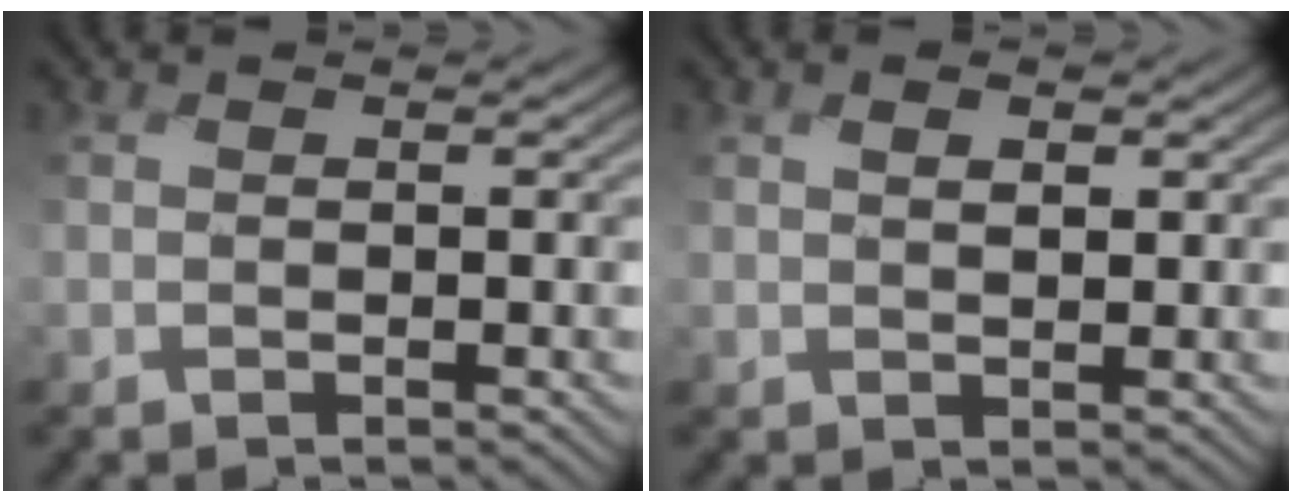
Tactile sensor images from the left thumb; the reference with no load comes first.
{"total": 1.8, "force": [0.8, 1.0, 1.3], "torque": [-0.020, -0.006, 0.016]}